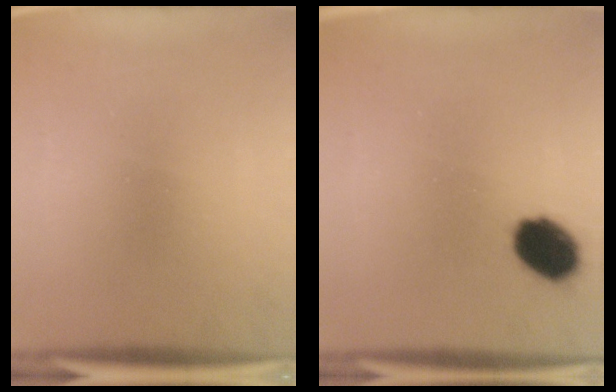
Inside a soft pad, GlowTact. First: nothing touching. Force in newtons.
{"total": 9.1}